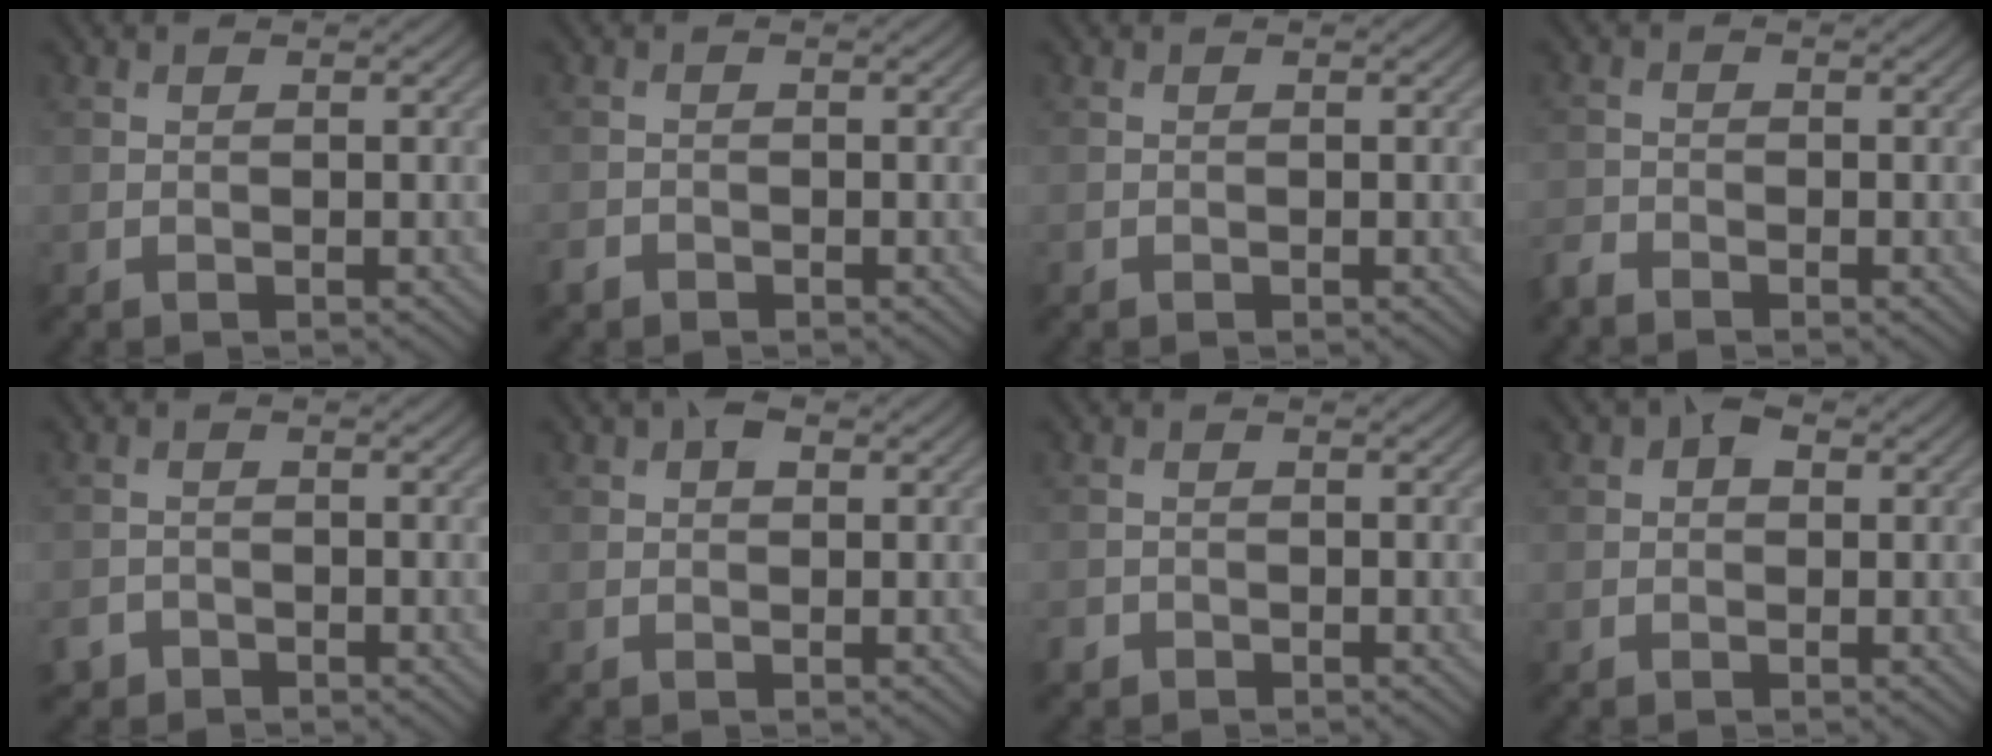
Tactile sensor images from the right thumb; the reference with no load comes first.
{"total": 1.2, "force": [-1.0, 0.7, 0.2], "torque": [-0.005, -0.003, -0.022]}
{"total": 0.0}
{"total": 1.8, "force": [-1.7, 0.4, 0.4], "torque": [-0.010, -0.006, -0.045]}
{"total": 1.8, "force": [-1.4, 1.1, 0.3], "torque": [-0.007, -0.003, -0.033]}
{"total": 2.1, "force": [0.9, 1.2, 1.4], "torque": [-0.021, 0.006, 0.010]}
{"total": 1.2, "force": [-0.9, 0.8, 0.1], "torque": [-0.002, -0.002, -0.020]}
{"total": 2.4, "force": [0.9, 1.6, 1.6], "torque": [-0.021, 0.004, 0.008]}